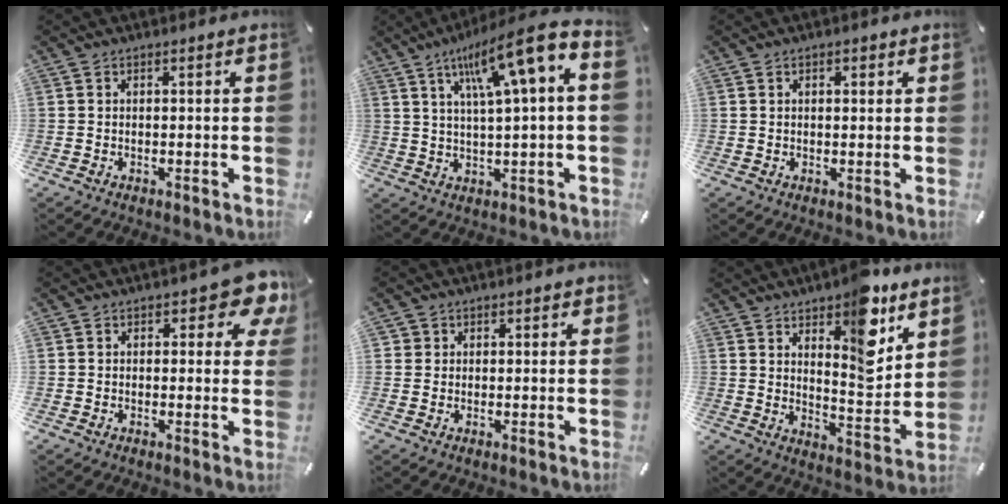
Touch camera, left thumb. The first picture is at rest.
{"total": 13.6, "force": [6.1, 1.9, 12.0], "torque": [-0.208, -0.023, 0.098]}
{"total": 1.2, "force": [0.4, 0.8, 0.9], "torque": [-0.019, 0.005, 0.007]}
{"total": 7.4, "force": [4.4, 3.9, 4.4], "torque": [-0.040, -0.026, 0.072]}
{"total": 2.3, "force": [0.8, 2.2, 0.2], "torque": [0.000, 0.000, 0.014]}
{"total": 13.8, "force": [8.8, 6.2, 8.7], "torque": [-0.096, -0.070, 0.150]}